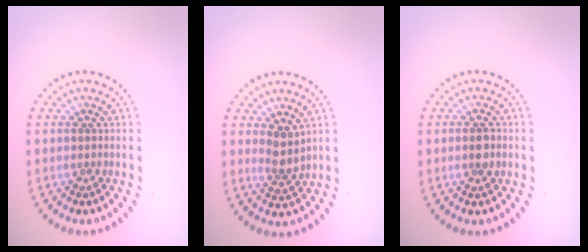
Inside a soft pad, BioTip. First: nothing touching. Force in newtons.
{"total": 2.1, "press": 1.8, "slide": 1.1}
{"total": 1.6, "press": 1.5, "slide": 0.3}